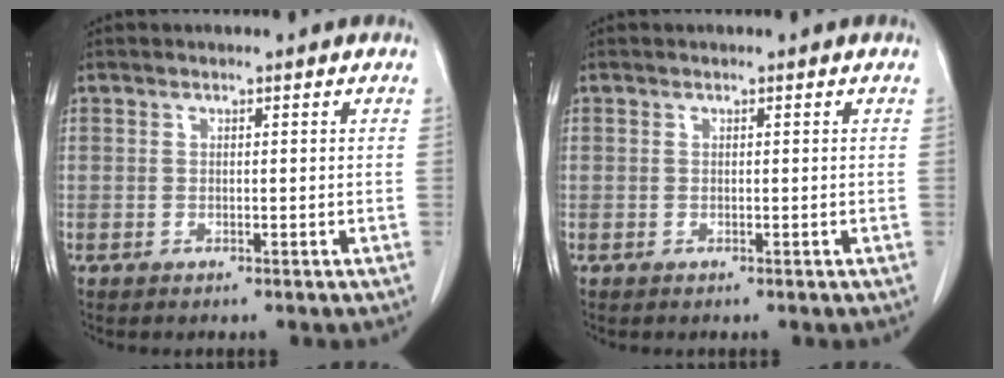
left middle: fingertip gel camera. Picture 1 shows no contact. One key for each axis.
{"total": 0.0}